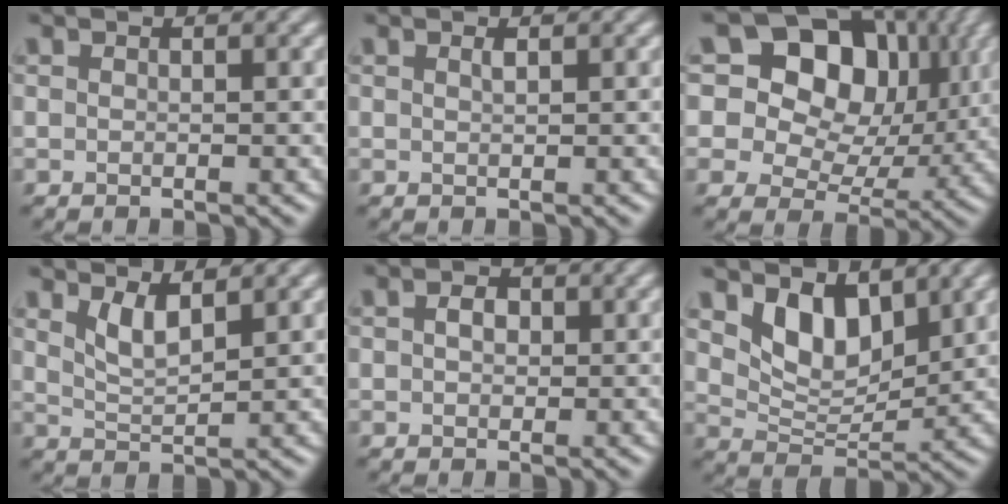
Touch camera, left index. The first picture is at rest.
{"total": 0.6, "force": [0.4, 0.2, 0.5], "torque": [-0.007, 0.001, 0.006]}
{"total": 15.7, "force": [6.5, 11.2, 8.8], "torque": [-0.158, 0.065, 0.090]}
{"total": 2.5, "force": [1.7, 0.7, 1.8], "torque": [-0.036, -0.009, 0.036]}
{"total": 1.6, "force": [0.3, 1.1, 1.1], "torque": [-0.020, 0.003, 0.000]}
{"total": 4.8, "force": [2.9, 2.7, 2.8], "torque": [-0.062, -0.018, 0.050]}